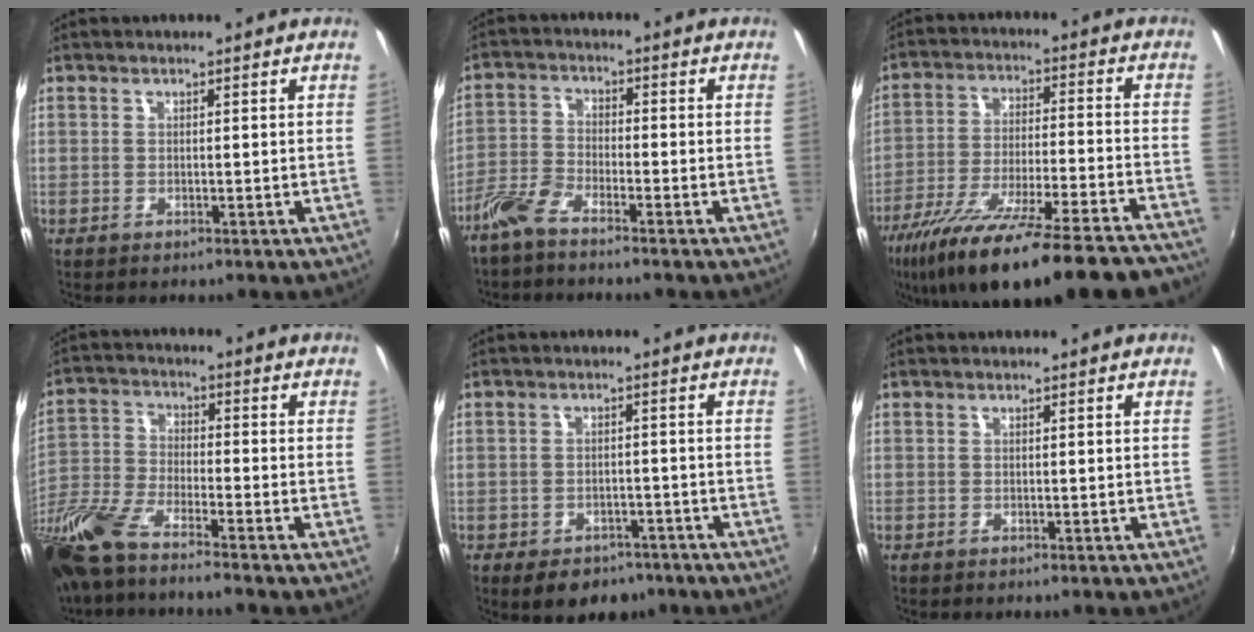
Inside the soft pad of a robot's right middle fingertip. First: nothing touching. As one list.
[{"total": 5.2, "force": [-4.3, 1.0, 2.7], "torque": [-0.067, 0.000, -0.093]}, {"total": 28.4, "force": [-23.7, 3.9, 15.3], "torque": [-0.265, -0.082, -0.350]}, {"total": 14.8, "force": [-11.3, 2.4, 9.2], "torque": [-0.212, -0.035, -0.226]}, {"total": 7.6, "force": [-5.1, 4.8, 3.0], "torque": [-0.061, 0.002, -0.060]}, {"total": 0.0}]